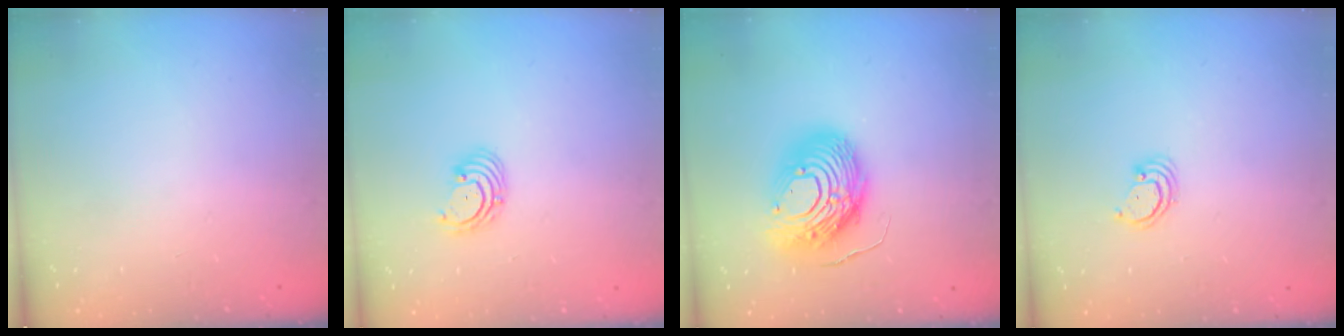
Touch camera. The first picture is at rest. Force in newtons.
{"total": 2.9, "press": 2.9, "slide": 0.3}
{"total": 14.3, "press": 14.3, "slide": 1.4}
{"total": 2.6, "press": 2.6, "slide": 0.2}